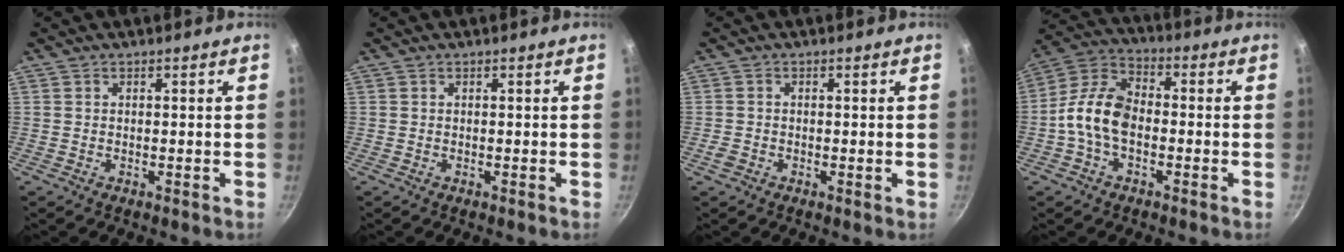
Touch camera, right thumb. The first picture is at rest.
{"total": 0.0}
{"total": 1.6, "force": [-0.6, 1.1, 0.9], "torque": [-0.018, 0.003, -0.015]}
{"total": 10.8, "force": [-2.1, 6.6, 8.2], "torque": [-0.146, 0.041, -0.060]}